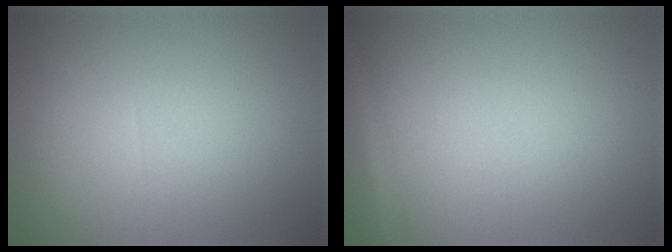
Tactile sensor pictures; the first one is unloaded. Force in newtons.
{"total": 1.8, "press": 1.8, "slide": 0.1}